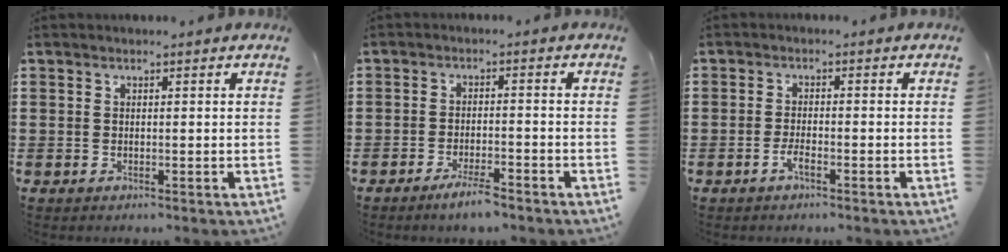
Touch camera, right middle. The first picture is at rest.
{"total": 3.4, "force": [-2.6, 0.5, 2.3], "torque": [-0.043, 0.002, -0.047]}
{"total": 2.2, "force": [-1.2, 0.5, 1.7], "torque": [-0.038, -0.001, -0.024]}